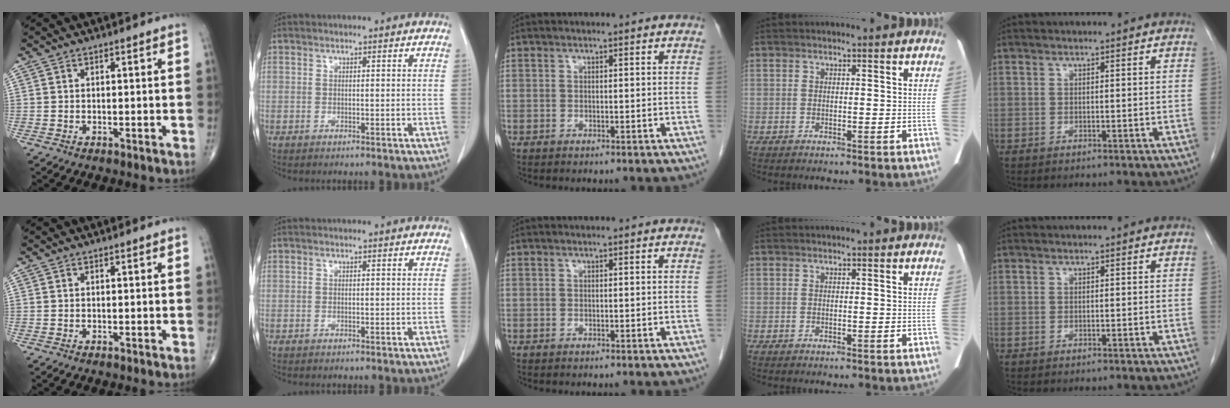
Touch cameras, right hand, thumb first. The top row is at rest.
{}